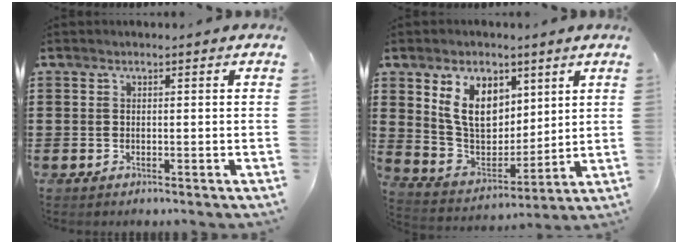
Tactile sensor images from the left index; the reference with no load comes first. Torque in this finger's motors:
{"motor_torque": [2.14, 0.00, 1.05, 0.17]}